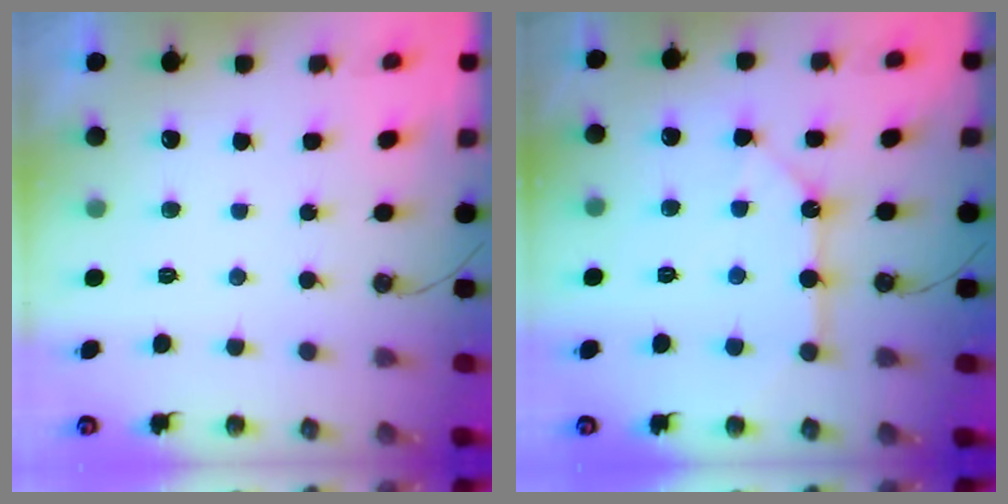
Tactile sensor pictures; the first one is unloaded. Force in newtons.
{"total": 10.8, "press": 10.8, "slide": 0.6}